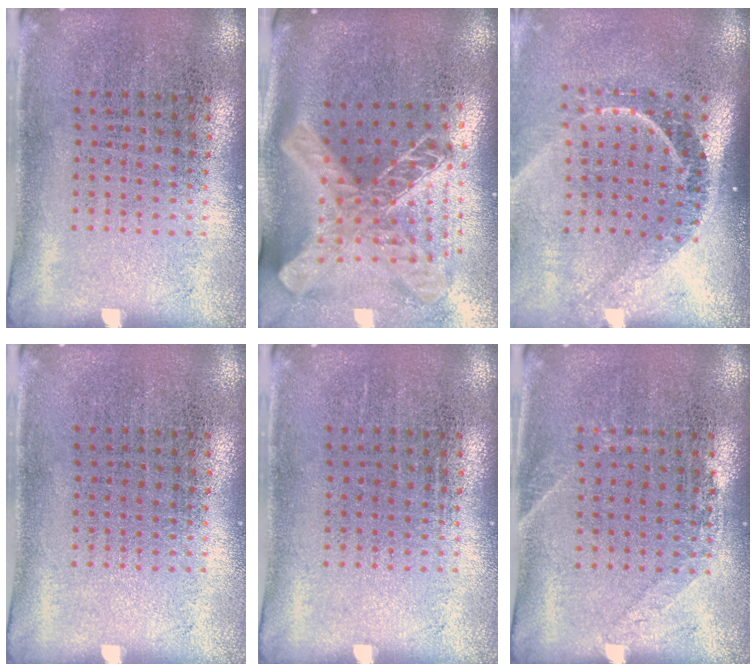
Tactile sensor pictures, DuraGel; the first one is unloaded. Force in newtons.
{"total": 2.3, "press": 1.7, "slide": 1.5}
{"total": 2.3, "press": 1.6, "slide": 1.6}
{"total": 0.0}
{"total": 0.0}
{"total": 1.1, "press": 1.1, "slide": 0.2}